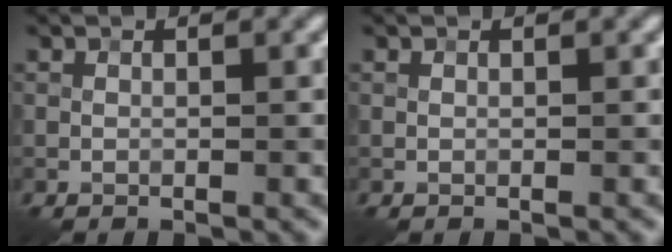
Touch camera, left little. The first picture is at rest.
{"total": 0.0}